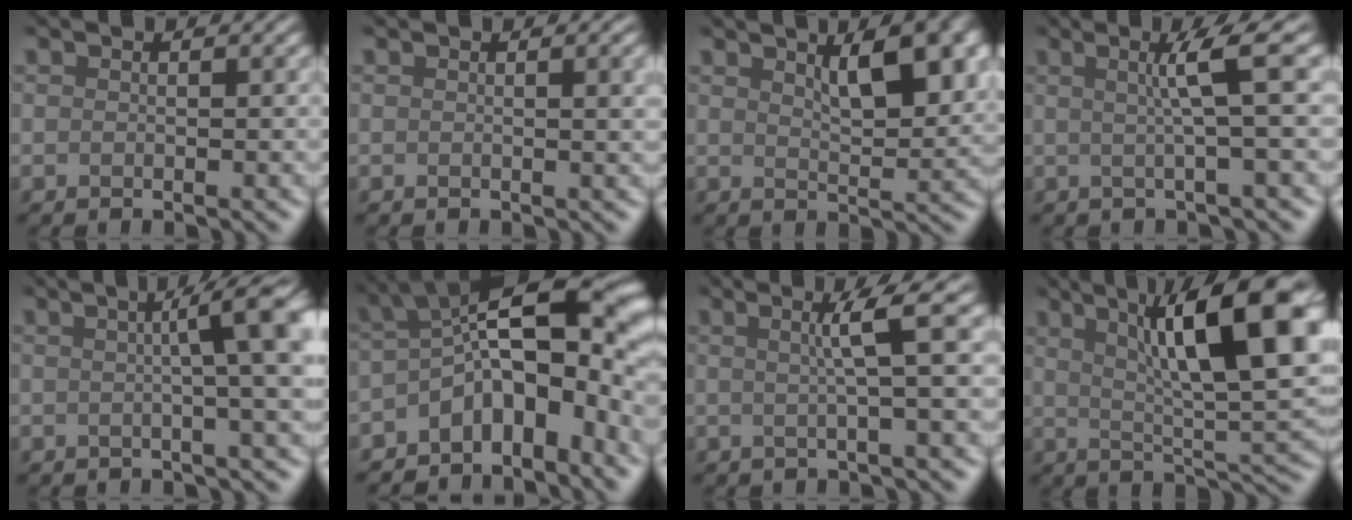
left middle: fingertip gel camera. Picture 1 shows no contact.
{"total": 2.6, "force": [0.7, 1.2, 2.2], "torque": [-0.009, 0.017, -0.010]}
{"total": 5.0, "force": [2.5, 1.0, 4.3], "torque": [-0.045, 0.020, 0.040]}
{"total": 3.1, "force": [0.7, -0.3, 3.0], "torque": [-0.054, 0.010, 0.018]}
{"total": 6.3, "force": [1.2, 0.5, 6.2], "torque": [-0.081, 0.014, 0.023]}
{"total": 10.3, "force": [-2.9, 4.7, 8.8], "torque": [-0.123, 0.027, -0.046]}
{"total": 2.7, "force": [0.6, -0.4, 2.6], "torque": [-0.048, 0.007, 0.015]}
{"total": 11.4, "force": [4.2, 1.9, 10.4], "torque": [-0.145, 0.014, 0.077]}